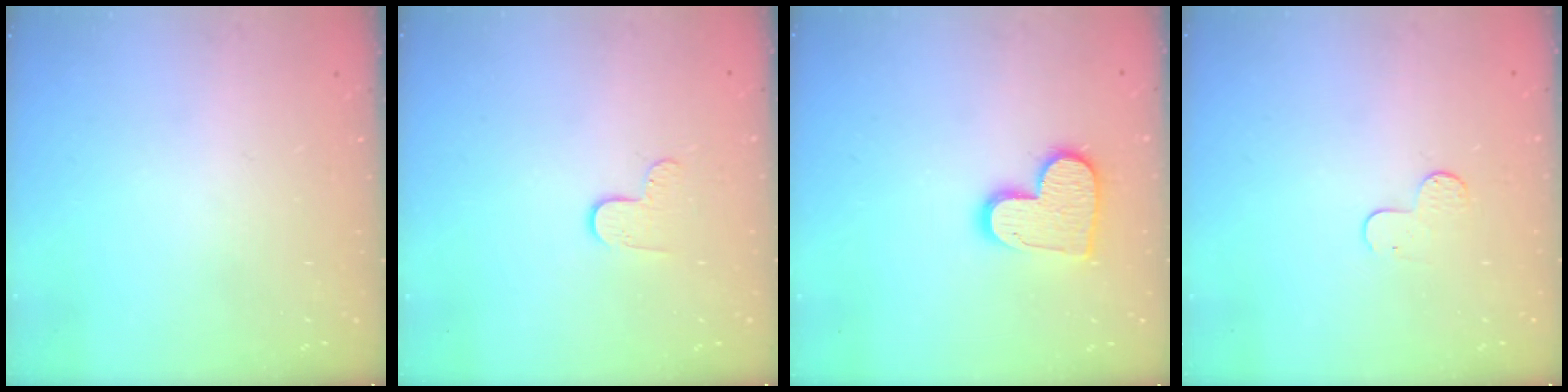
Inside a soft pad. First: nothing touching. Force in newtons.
{"total": 5.1, "press": 5.1, "slide": 0.5}
{"total": 13.3, "press": 13.3, "slide": 1.1}
{"total": 4.4, "press": 4.4, "slide": 0.4}